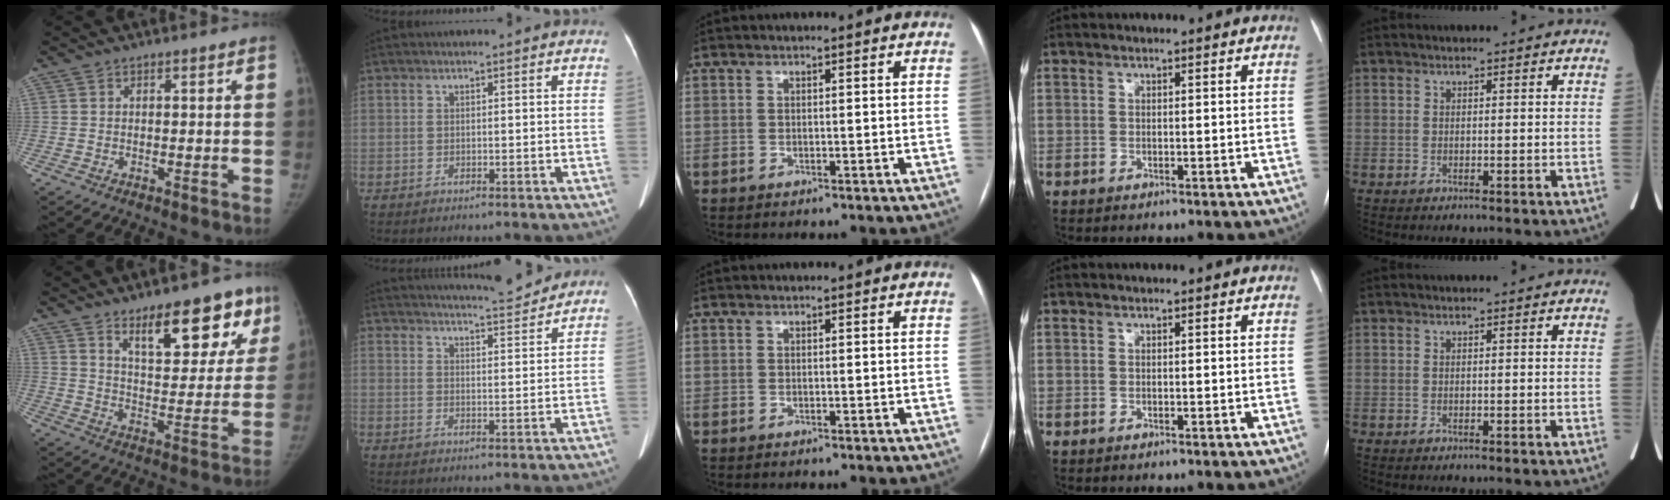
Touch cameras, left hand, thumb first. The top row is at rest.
{"thumb": {"total": 16.8, "force": [10.3, 6.8, 11.4], "torque": [-0.102, -0.060, 0.153]}, "index": {"total": 9.1, "force": [8.9, -0.1, 2.3], "torque": [-0.035, 0.001, 0.124]}}